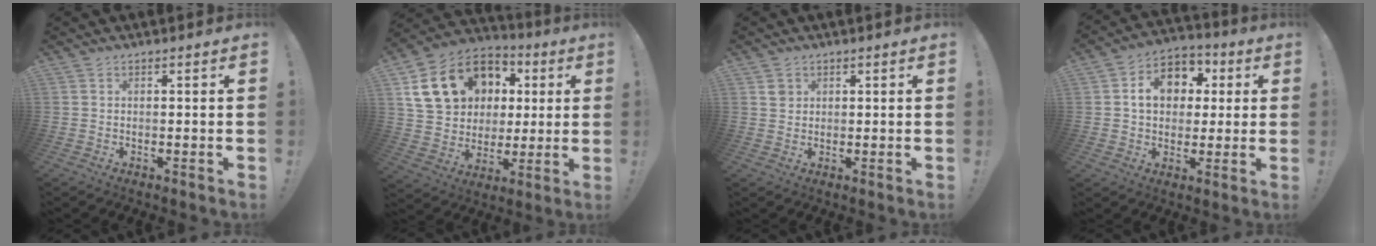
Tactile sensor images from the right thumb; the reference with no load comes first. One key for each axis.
{"total": 20.0, "fx": 7.9, "fy": 15.6, "fz": 9.7, "tx": -0.148, "ty": -0.019, "tz": 0.177}
{"total": 2.3, "fx": 1.2, "fy": 2.0, "fz": 0.4, "tx": 0.014, "ty": -0.009, "tz": 0.019}
{"total": 12.5, "fx": 3.1, "fy": 10.0, "fz": 6.8, "tx": -0.092, "ty": -0.002, "tz": 0.062}